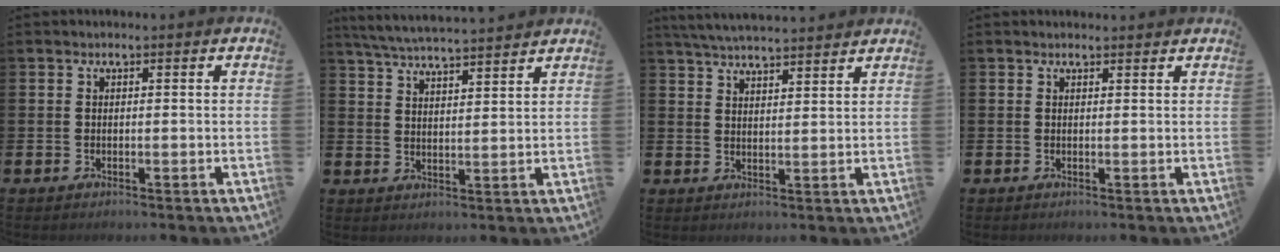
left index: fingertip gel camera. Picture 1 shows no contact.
{"total": 5.5, "force": [5.4, 0.0, 1.0], "torque": [-0.038, -0.028, 0.096]}
{"total": 4.9, "force": [4.8, 0.2, 0.7], "torque": [-0.030, -0.019, 0.088]}
{"total": 0.8, "force": [0.7, 0.2, 0.1], "torque": [0.010, -0.003, 0.011]}